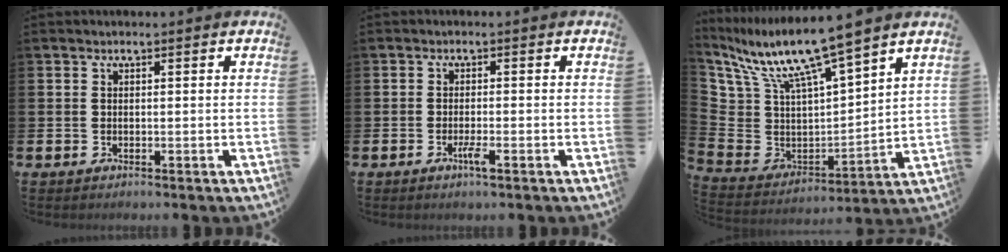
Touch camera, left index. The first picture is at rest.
{"total": 1.7, "force": [-0.9, 0.2, 1.4], "torque": [-0.029, -0.001, -0.015]}
{"total": 10.1, "force": [9.0, 1.5, 4.2], "torque": [-0.127, -0.060, 0.155]}